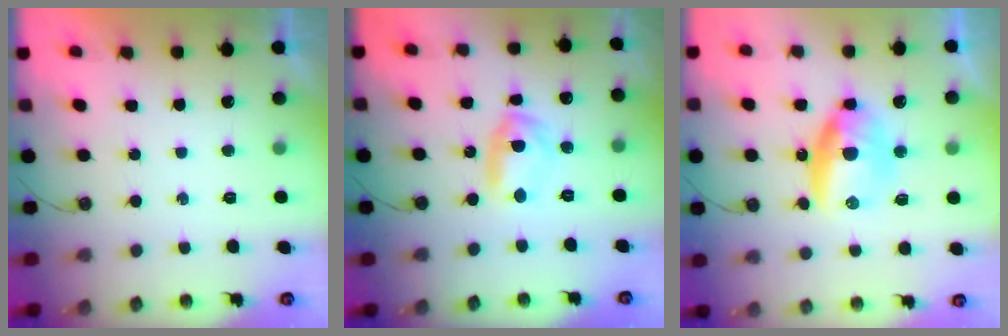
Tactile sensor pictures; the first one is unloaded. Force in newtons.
{"total": 12.7, "press": 7.1, "slide": 10.6}
{"total": 9.9, "press": 9.8, "slide": 1.0}